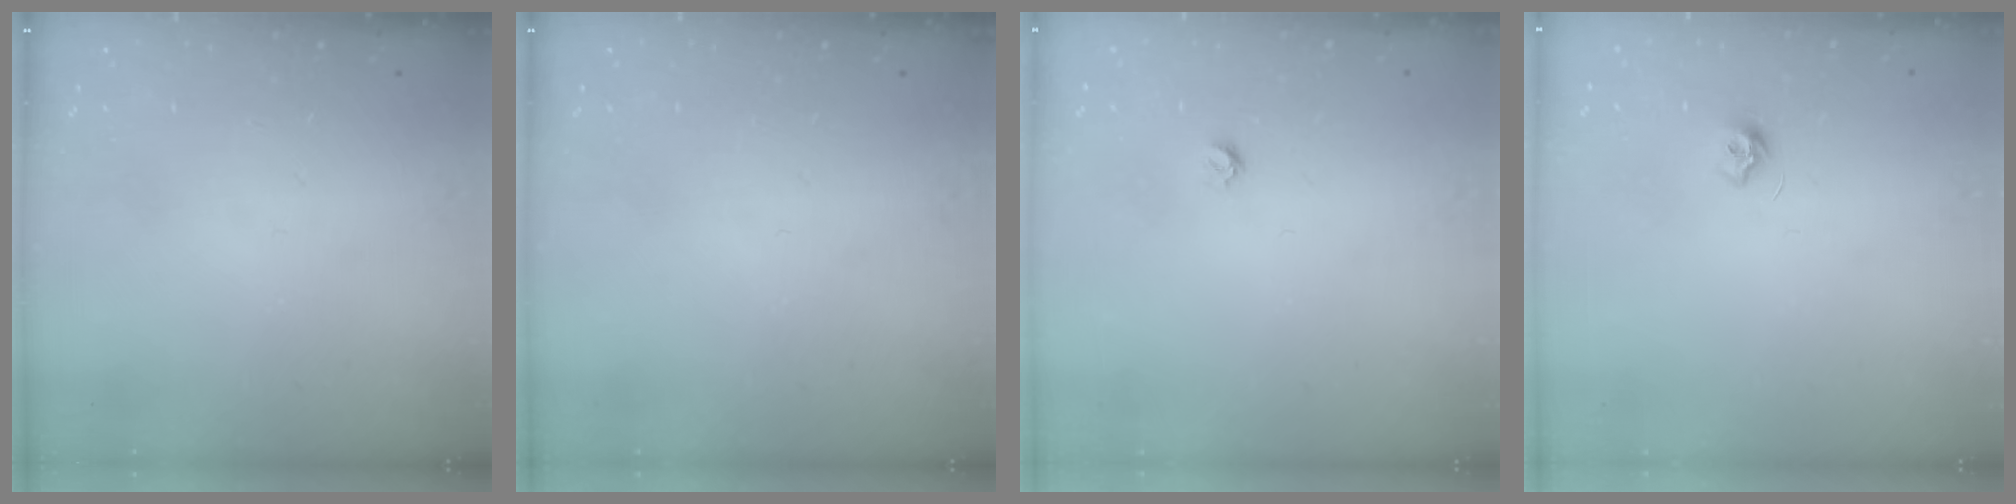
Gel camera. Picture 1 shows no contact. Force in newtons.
{"total": 0.0}
{"total": 3.6, "press": 3.6, "slide": 0.3}
{"total": 6.4, "press": 6.3, "slide": 0.6}